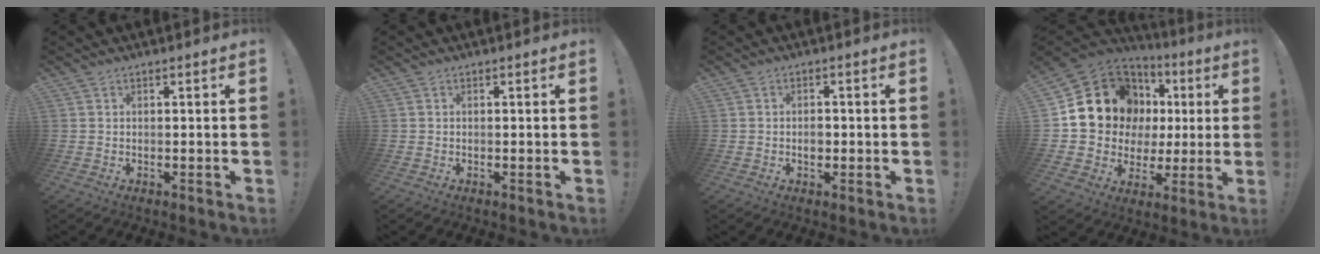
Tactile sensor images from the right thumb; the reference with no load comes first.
{"total": 0.0}
{"total": 2.6, "force": [-0.8, 2.0, 1.6], "torque": [-0.016, 0.000, -0.016]}
{"total": 17.8, "force": [6.7, 14.2, 8.4], "torque": [-0.121, -0.035, 0.152]}